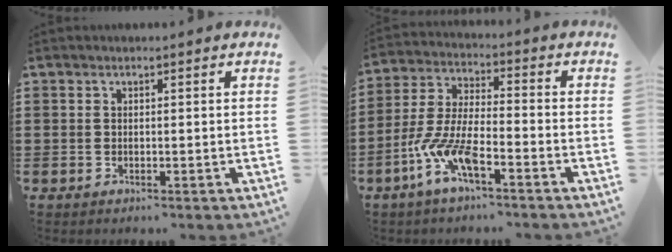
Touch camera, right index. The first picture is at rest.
{"total": 8.7, "force": [-5.4, 1.8, 6.6], "torque": [-0.180, -0.019, -0.112]}